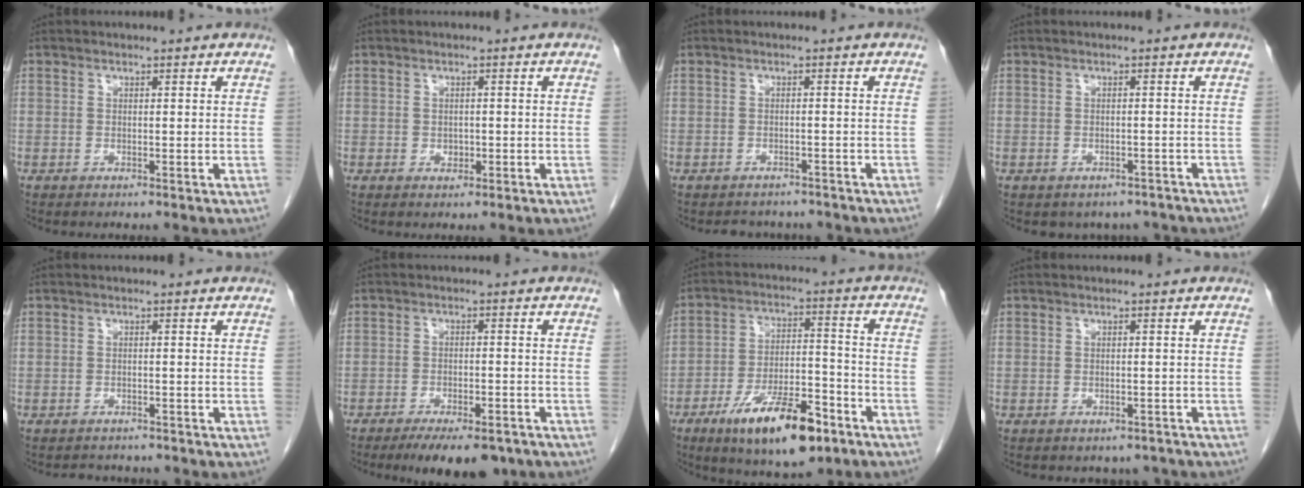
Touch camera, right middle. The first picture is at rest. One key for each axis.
{"total": 1.1, "fx": -0.3, "fy": 0.9, "fz": 0.7, "tx": -0.012, "ty": 0.001, "tz": -0.001}
{"total": 4.3, "fx": -3.9, "fy": 1.9, "fz": 0.3, "tx": -0.002, "ty": 0.004, "tz": -0.047}
{"total": 5.2, "fx": -4.4, "fy": 2.8, "fz": 0.6, "tx": 0.006, "ty": 0.013, "tz": -0.048}
{"total": 3.0, "fx": -2.8, "fy": 1.2, "fz": 0.2, "tx": -0.004, "ty": -0.001, "tz": -0.036}
{"total": 10.0, "fx": -7.7, "fy": 3.4, "fz": 5.4, "tx": -0.067, "ty": -0.004, "tz": -0.110}
{"total": 14.9, "fx": -8.9, "fy": 4.7, "fz": 11.0, "tx": -0.181, "ty": -0.001, "tz": -0.143}
{"total": 3.9, "fx": -3.3, "fy": 1.9, "fz": 0.3, "tx": 0.001, "ty": 0.012, "tz": -0.038}